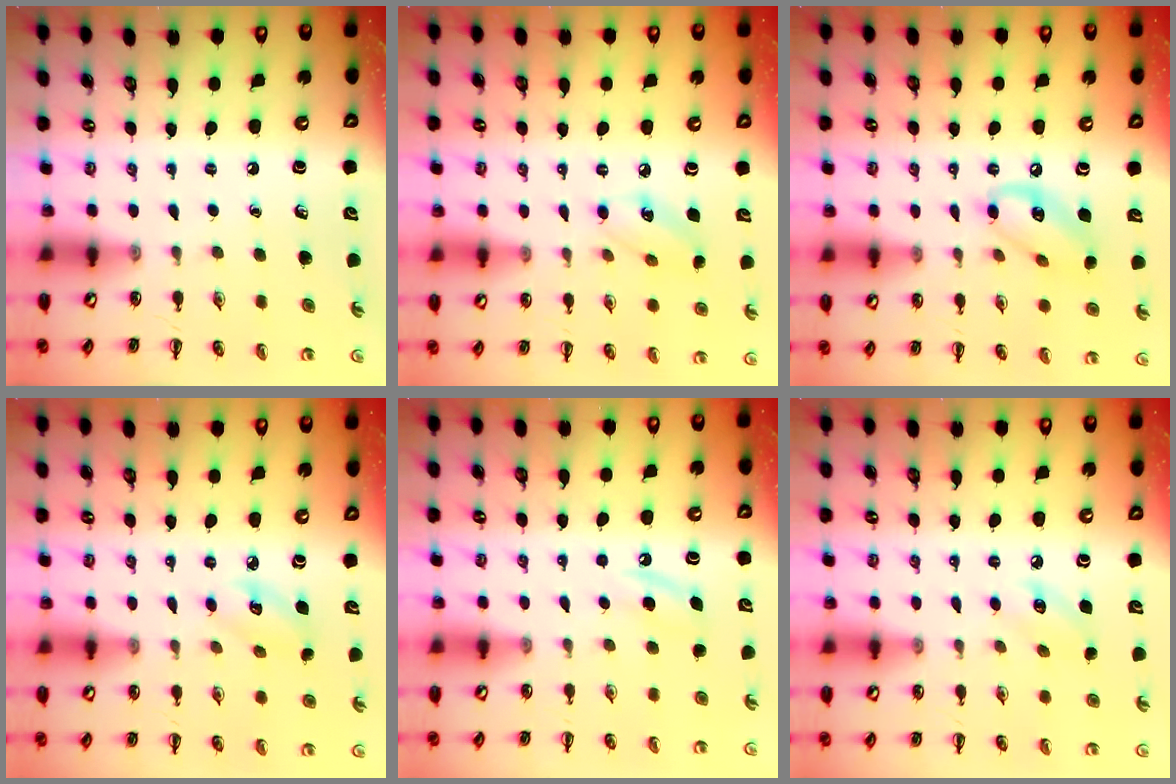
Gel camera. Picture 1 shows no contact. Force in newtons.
{"total": 6.5, "press": 6.4, "slide": 1.0}
{"total": 10.1, "press": 9.9, "slide": 1.9}
{"total": 4.4, "press": 4.3, "slide": 0.9}
{"total": 5.3, "press": 5.0, "slide": 1.8}
{"total": 6.2, "press": 6.0, "slide": 1.7}